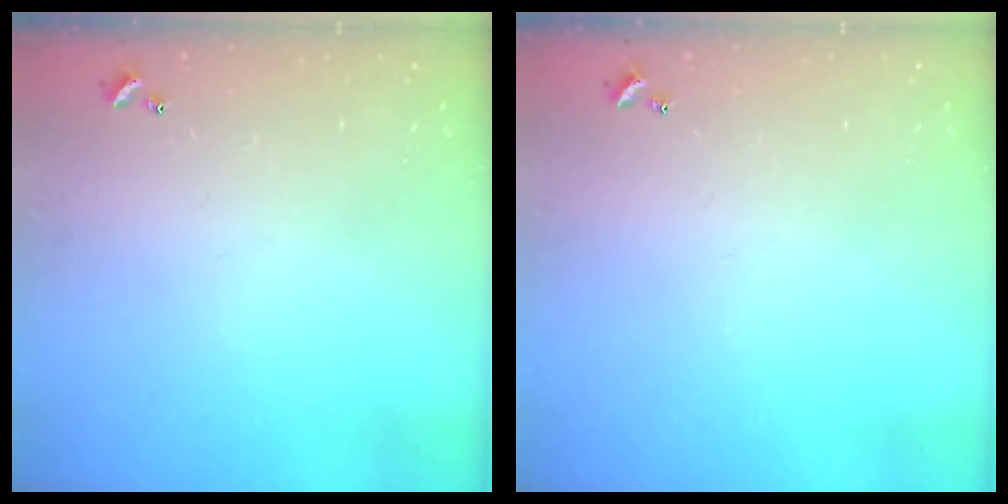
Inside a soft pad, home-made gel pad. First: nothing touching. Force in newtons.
{"total": 0.0}